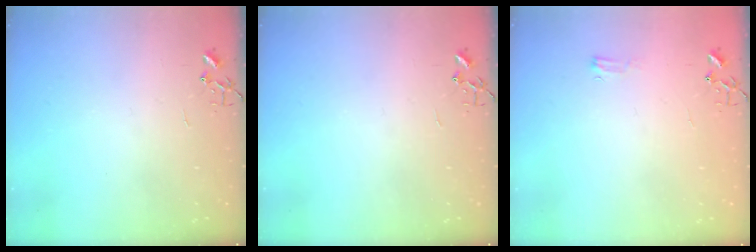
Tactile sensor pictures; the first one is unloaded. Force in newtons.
{"total": 0.0}
{"total": 4.1, "press": 4.1, "slide": 0.6}